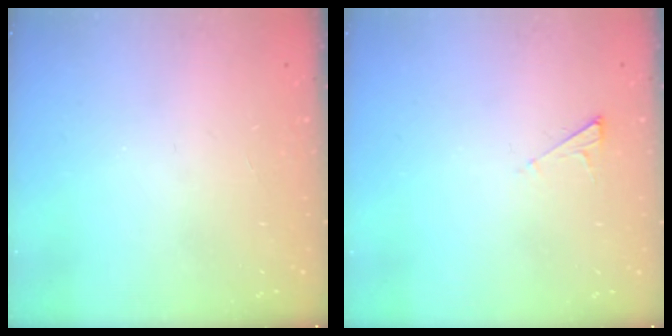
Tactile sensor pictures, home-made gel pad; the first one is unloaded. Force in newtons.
{"total": 2.3, "press": 2.2, "slide": 0.4}